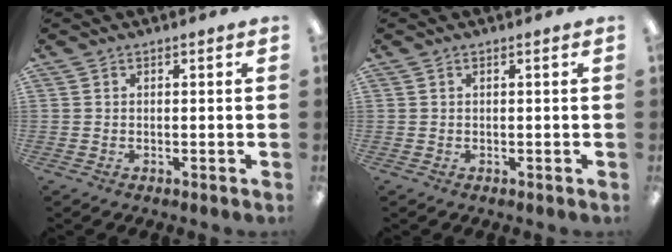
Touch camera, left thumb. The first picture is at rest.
{"total": 0.0}